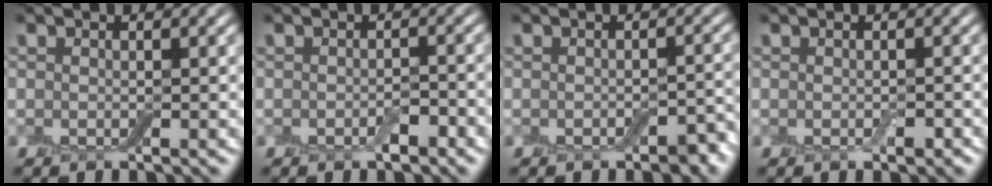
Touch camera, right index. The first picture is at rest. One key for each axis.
{"total": 1.4, "fx": -0.7, "fy": 0.6, "fz": 1.1, "tx": -0.018, "ty": -0.001, "tz": -0.012}
{"total": 1.7, "fx": -1.0, "fy": 0.8, "fz": 1.1, "tx": -0.016, "ty": 0.002, "tz": -0.012}
{"total": 0.9, "fx": -0.3, "fy": 0.4, "fz": 0.7, "tx": -0.010, "ty": -0.001, "tz": -0.003}